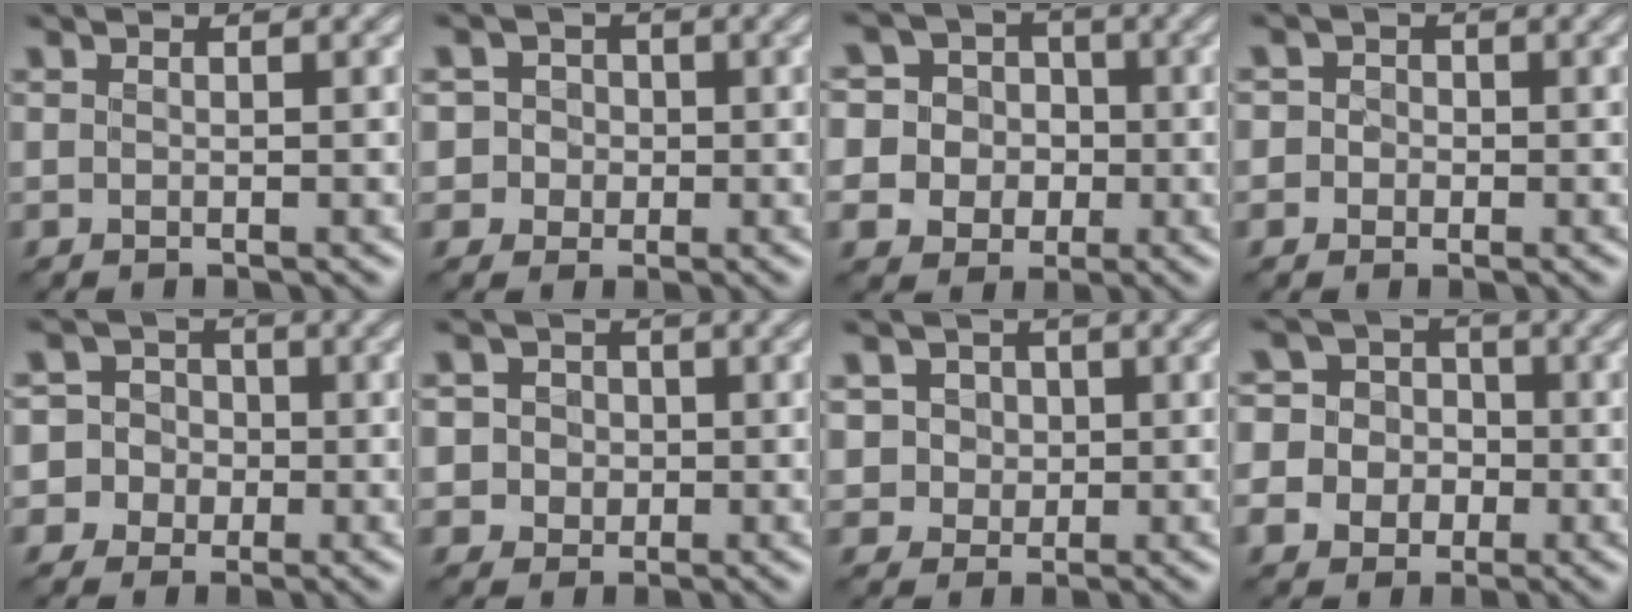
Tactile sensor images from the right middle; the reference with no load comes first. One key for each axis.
{"total": 3.7, "fx": 0.4, "fy": 3.6, "fz": 0.9, "tx": 0.011, "ty": 0.028, "tz": -0.007}
{"total": 9.0, "fx": -0.3, "fy": 8.8, "fz": 2.0, "tx": -0.067, "ty": 0.020, "tz": -0.012}
{"total": 2.8, "fx": 0.4, "fy": 2.6, "fz": 0.9, "tx": 0.016, "ty": 0.017, "tz": -0.024}
{"total": 6.9, "fx": -1.2, "fy": 6.7, "fz": 1.2, "tx": -0.014, "ty": 0.021, "tz": -0.047}
{"total": 4.6, "fx": 1.0, "fy": 4.2, "fz": 1.5, "tx": -0.012, "ty": 0.031, "tz": -0.001}
{"total": 4.3, "fx": 1.6, "fy": 3.7, "fz": 1.6, "tx": -0.022, "ty": 0.013, "tz": 0.020}
{"total": 9.0, "fx": -2.7, "fy": 8.4, "fz": 1.9, "tx": -0.057, "ty": -0.003, "tz": -0.070}